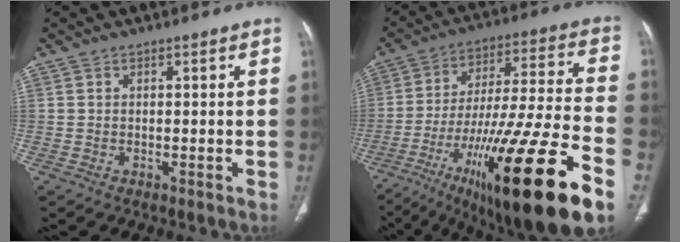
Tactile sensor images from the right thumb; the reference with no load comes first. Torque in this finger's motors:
{"motor_torque": [2.40, 2.61, 2.15, -0.63, 0.72]}